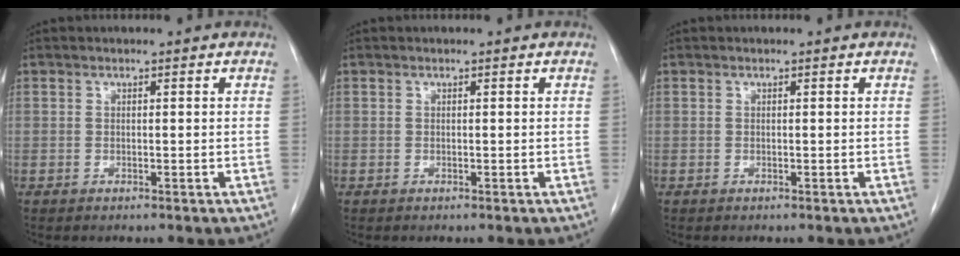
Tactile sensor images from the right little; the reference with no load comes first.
{"total": 0.0}
{"total": 0.0}